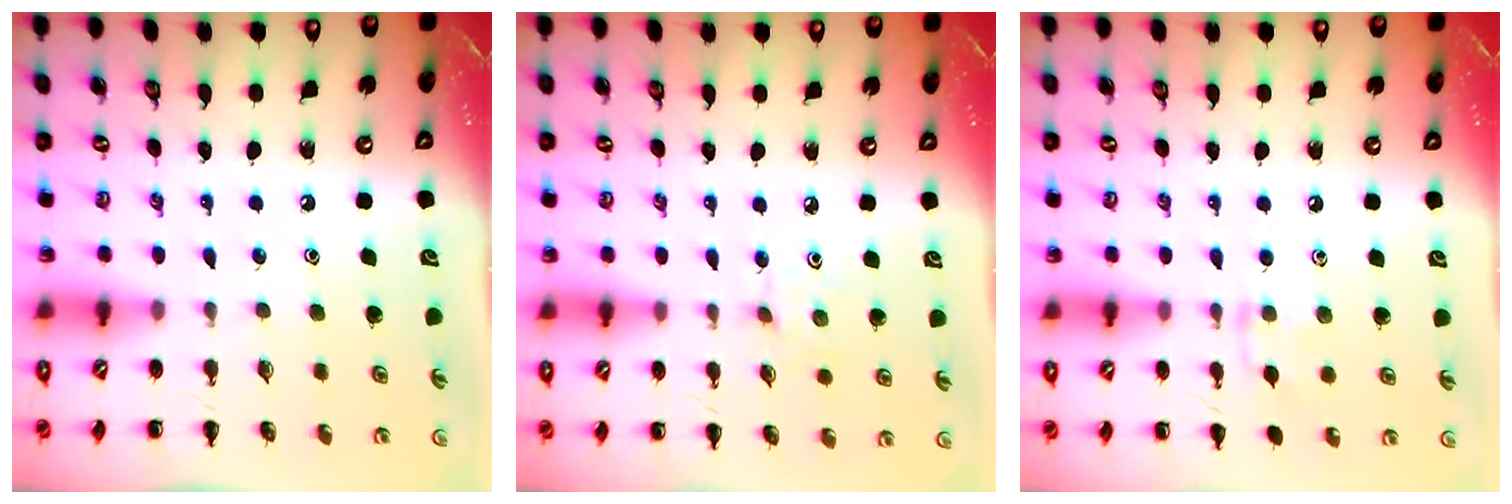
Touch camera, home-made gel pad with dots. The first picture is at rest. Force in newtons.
{"total": 3.2, "press": 2.9, "slide": 1.2}
{"total": 6.0, "press": 5.8, "slide": 1.7}